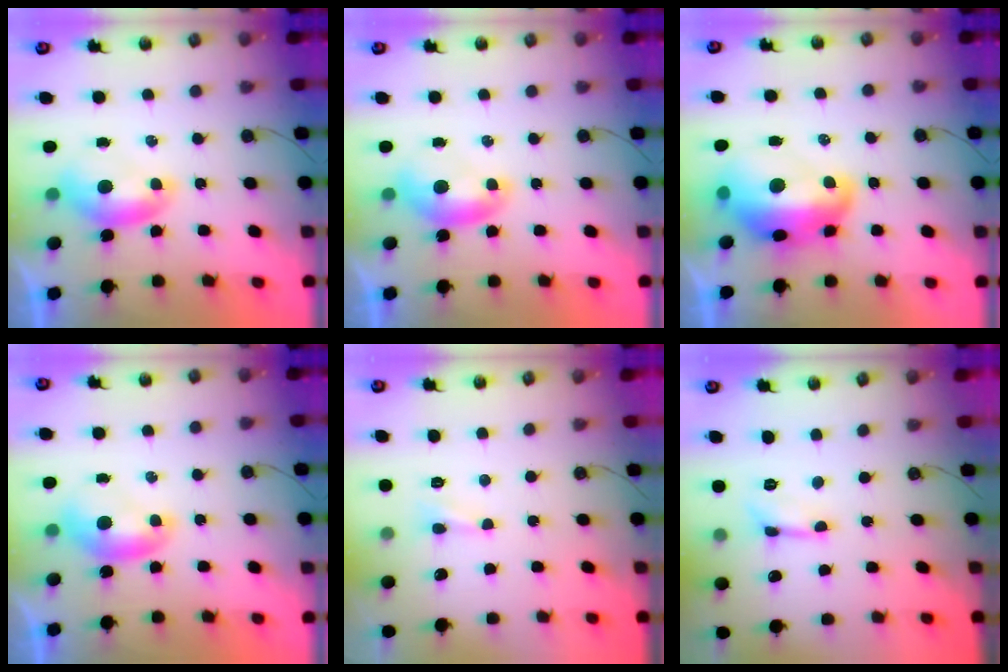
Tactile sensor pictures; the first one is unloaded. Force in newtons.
{"total": 0.0}
{"total": 10.1, "press": 10.0, "slide": 1.3}
{"total": 0.0}
{"total": 1.2, "press": 1.2, "slide": 0.5}
{"total": 0.0}